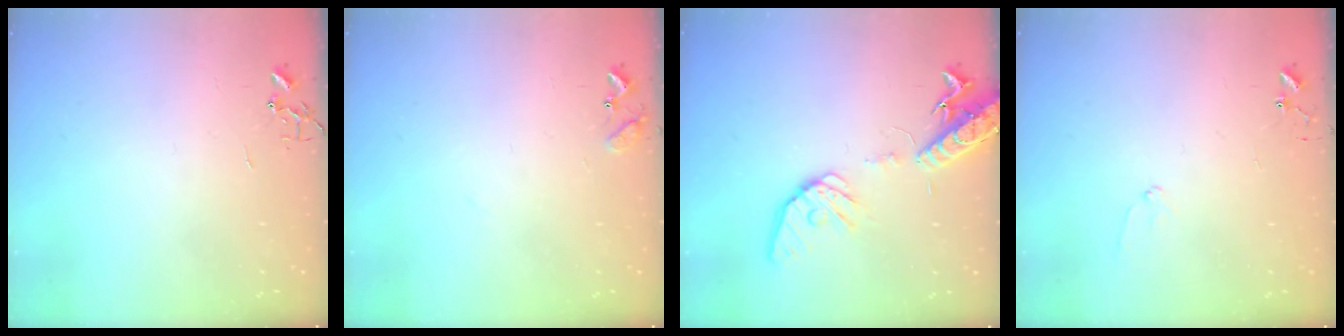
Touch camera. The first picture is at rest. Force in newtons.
{"total": 8.4, "press": 8.4, "slide": 0.5}
{"total": 16.1, "press": 15.8, "slide": 3.0}
{"total": 6.6, "press": 6.6, "slide": 0.8}